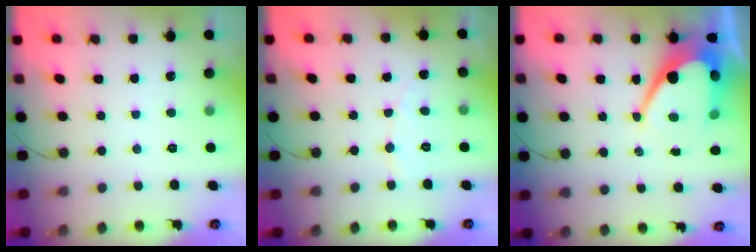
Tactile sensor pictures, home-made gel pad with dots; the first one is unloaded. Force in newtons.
{"total": 3.9, "press": 3.9, "slide": 0.3}
{"total": 13.5, "press": 13.4, "slide": 0.9}